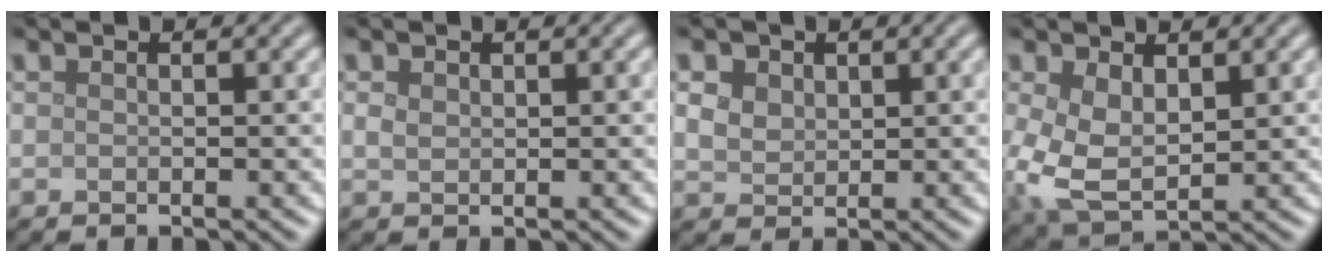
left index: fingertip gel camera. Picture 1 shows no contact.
{"total": 1.0, "force": [0.4, 0.8, 0.5], "torque": [-0.012, 0.000, 0.008]}
{"total": 4.0, "force": [2.0, 2.9, 2.0], "torque": [-0.054, 0.013, 0.029]}
{"total": 5.4, "force": [0.3, 3.3, 4.2], "torque": [-0.115, -0.007, 0.010]}